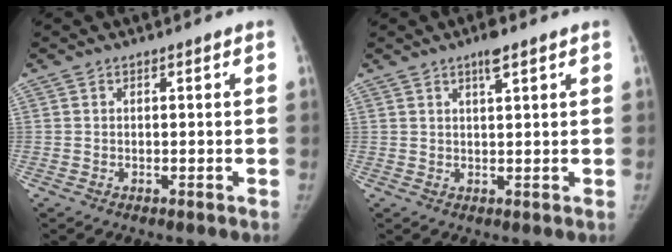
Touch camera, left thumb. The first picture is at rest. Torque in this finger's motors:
{"motor_torque": [0.68, -0.33, 0.60, -0.06, 0.14]}